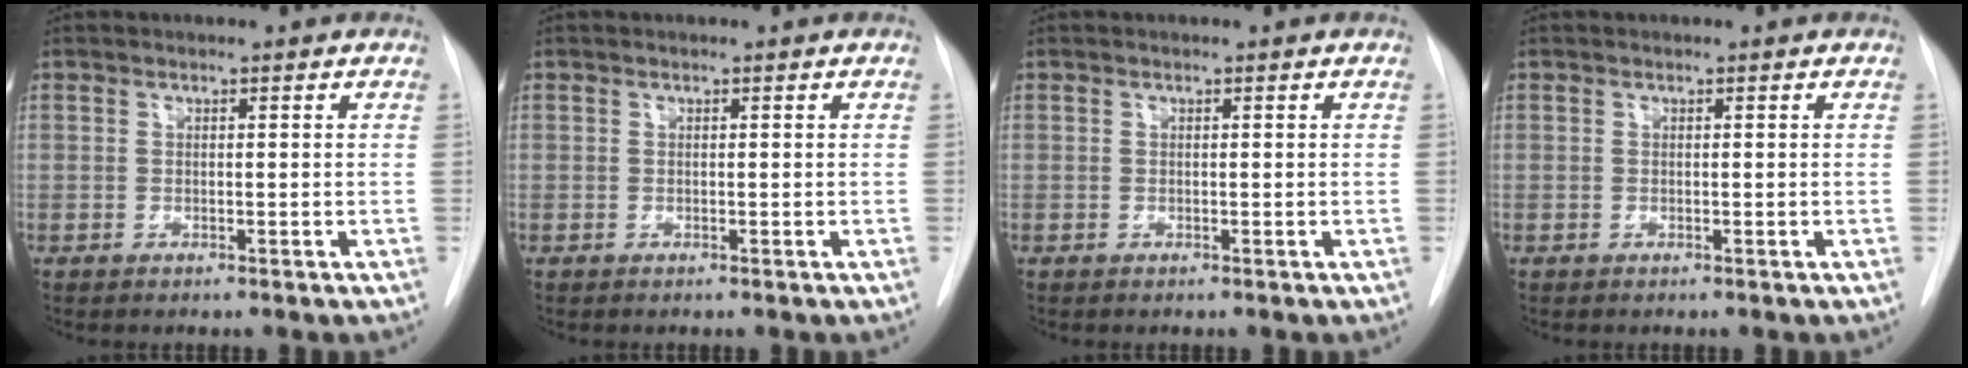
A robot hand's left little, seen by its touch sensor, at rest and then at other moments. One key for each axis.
{"total": 0.0}
{"total": 0.0}
{"total": 0.0}